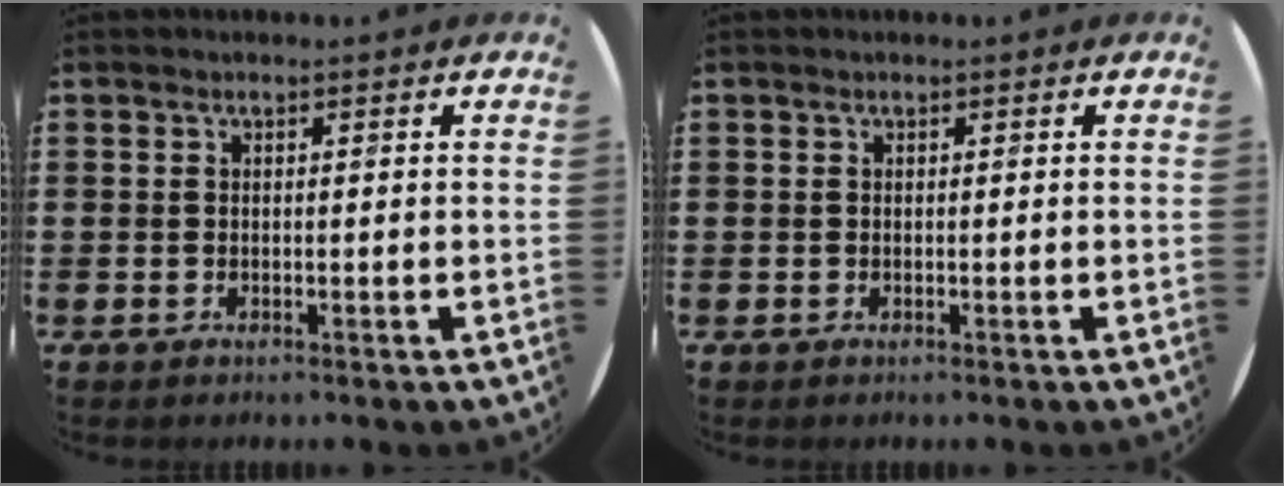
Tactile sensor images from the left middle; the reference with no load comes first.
{"total": 0.0}